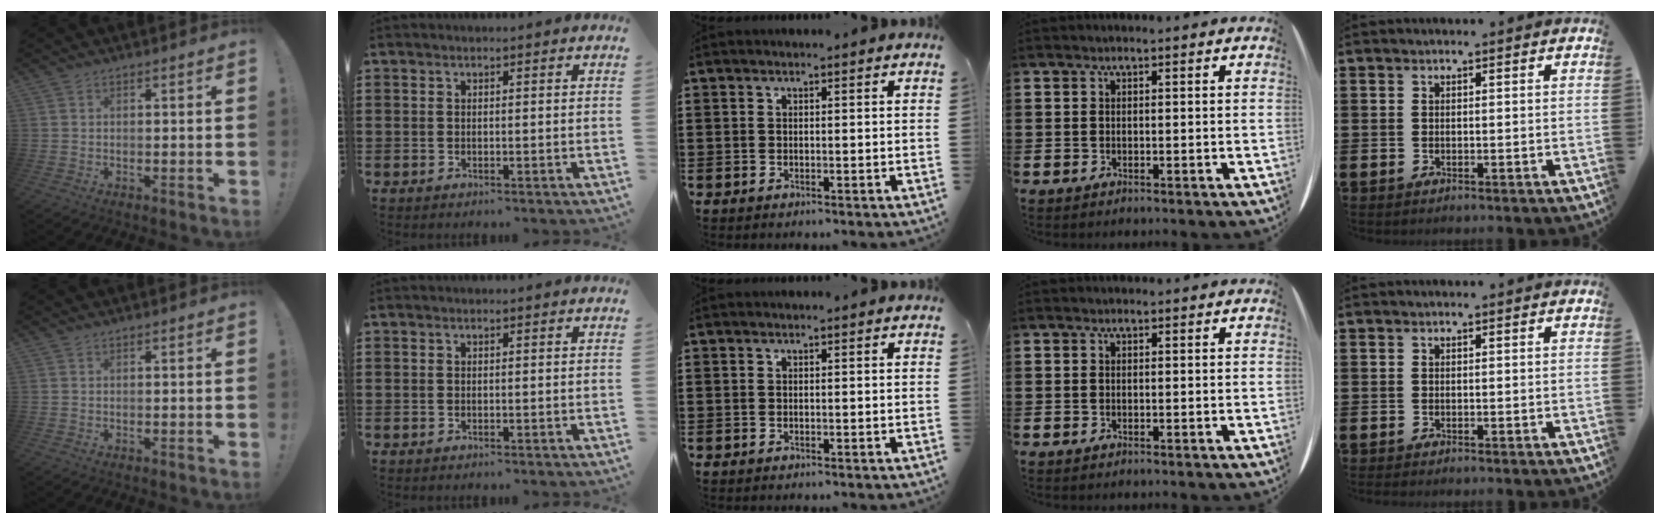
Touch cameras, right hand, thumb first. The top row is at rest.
{}